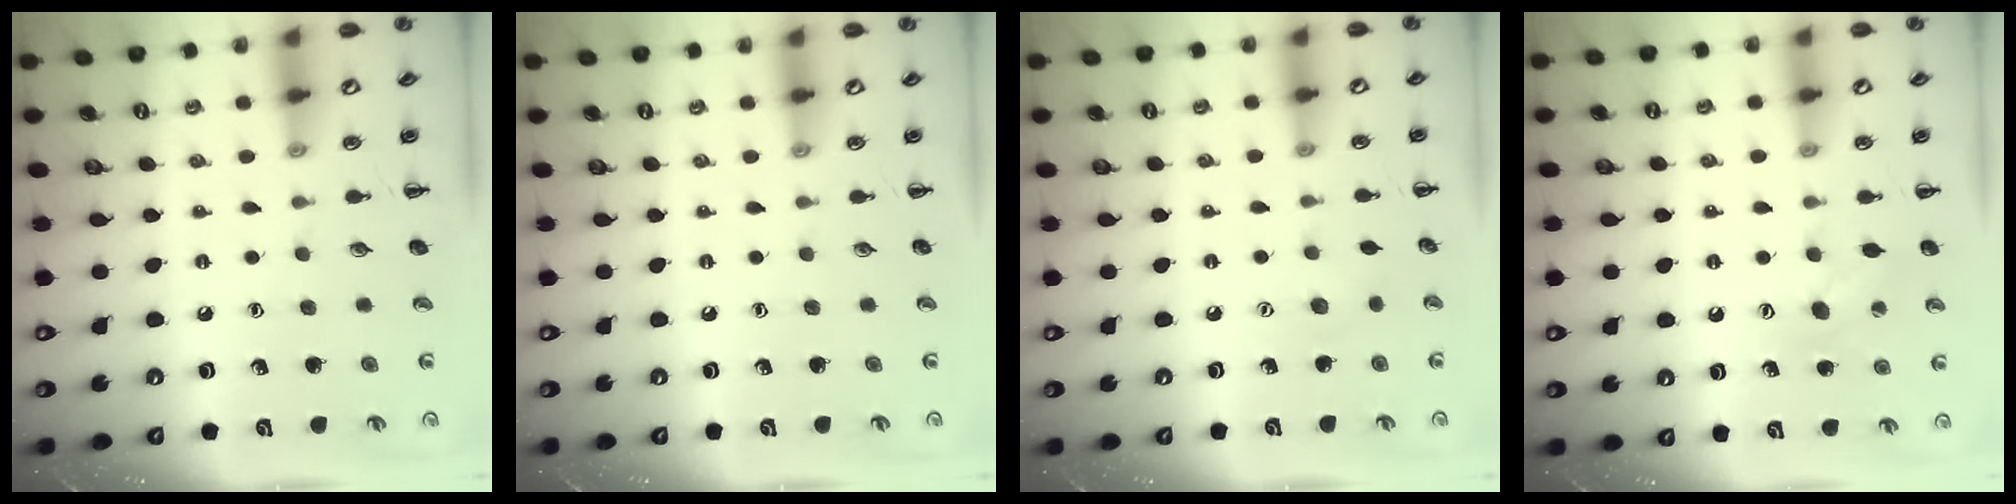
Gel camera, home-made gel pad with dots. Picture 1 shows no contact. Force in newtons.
{"total": 0.0}
{"total": 2.8, "press": 2.8, "slide": 0.7}
{"total": 7.2, "press": 7.1, "slide": 1.2}